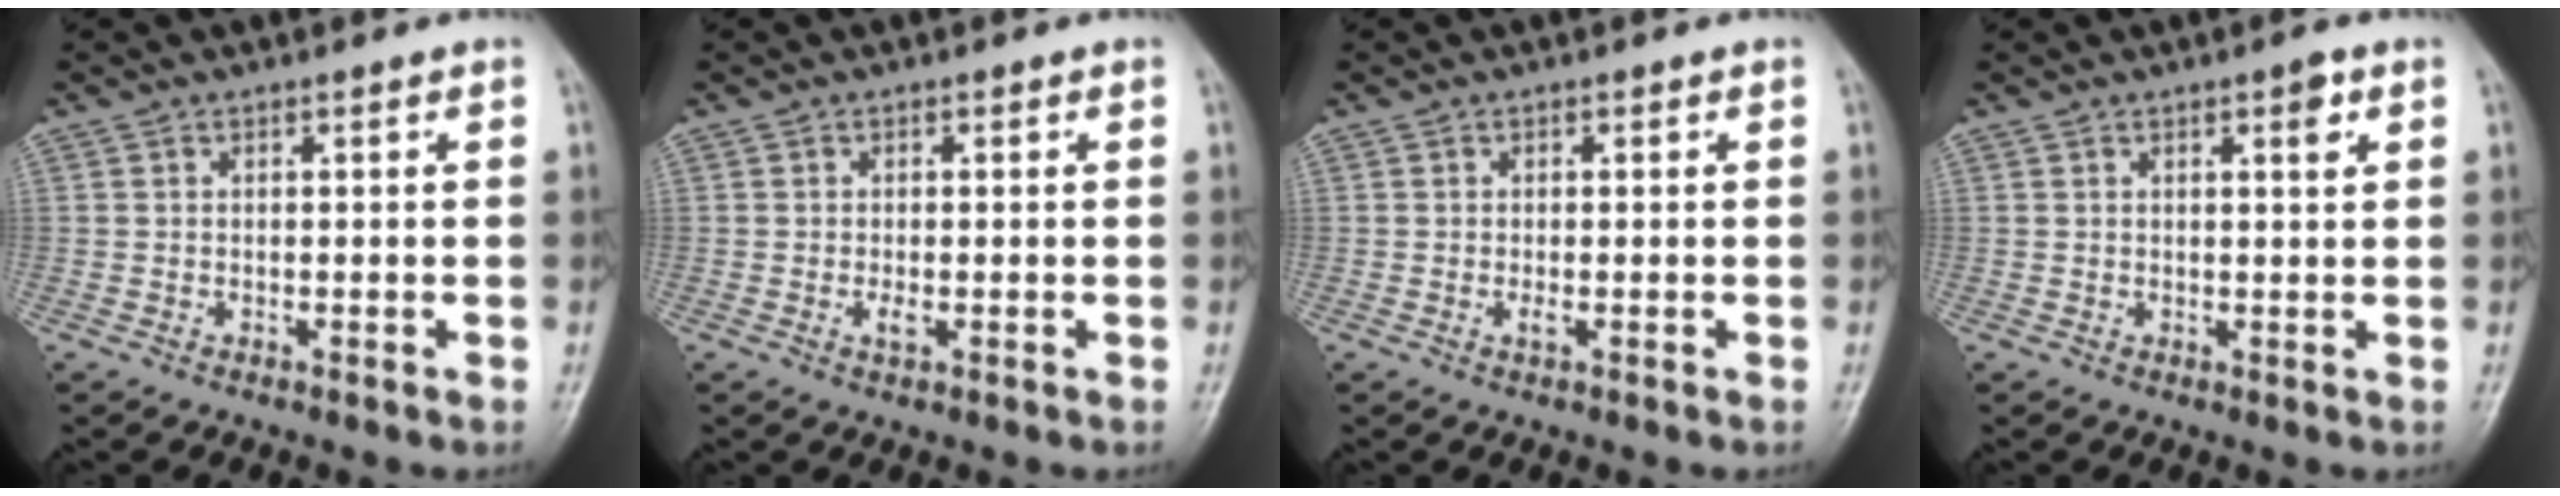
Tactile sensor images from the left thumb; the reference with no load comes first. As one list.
[{"total": 1.6, "force": [-0.3, 0.8, 1.4], "torque": [-0.026, -0.003, -0.008]}, {"total": 1.1, "force": [-0.2, 0.4, 1.0], "torque": [-0.018, -0.002, -0.005]}, {"total": 2.8, "force": [1.4, 0.8, 2.3], "torque": [-0.030, -0.005, 0.019]}]